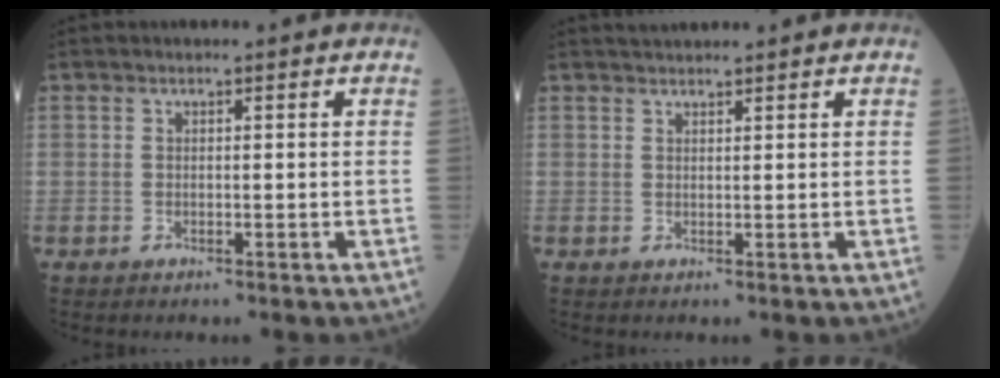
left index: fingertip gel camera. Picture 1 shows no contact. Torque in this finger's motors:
{"motor_torque": [-0.07, -0.07, 0.01, 0.00]}